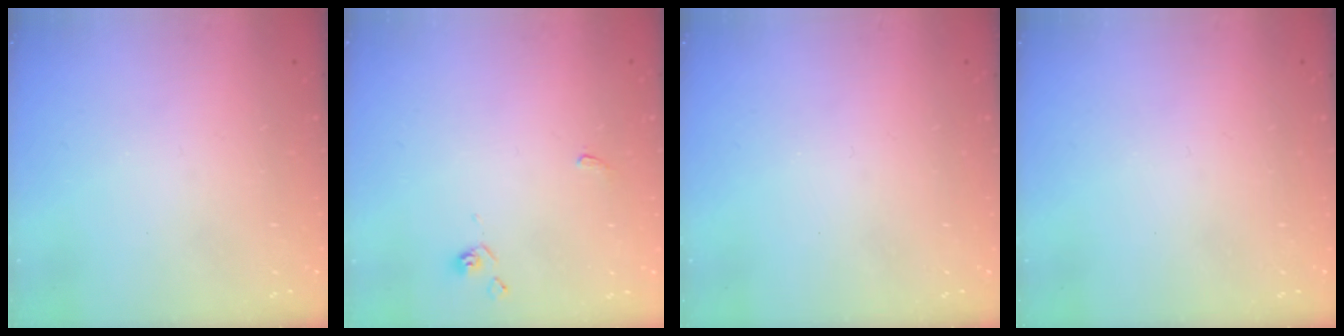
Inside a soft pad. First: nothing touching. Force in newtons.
{"total": 2.8, "press": 2.8, "slide": 0.6}
{"total": 0.0}
{"total": 0.0}